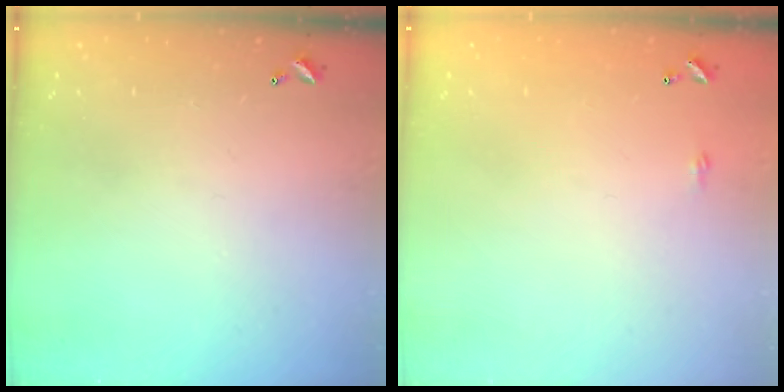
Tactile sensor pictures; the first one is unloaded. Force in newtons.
{"total": 2.2, "press": 2.1, "slide": 0.4}